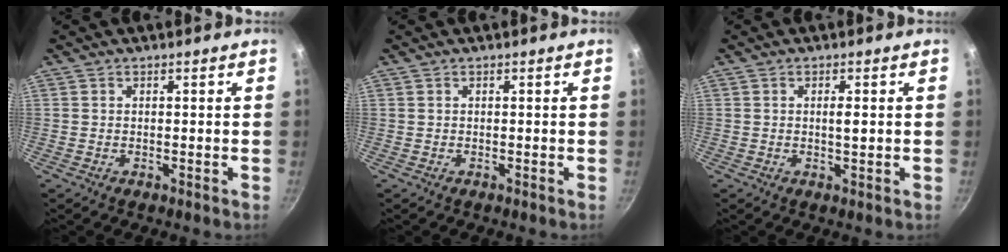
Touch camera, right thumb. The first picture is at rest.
{"total": 0.0}
{"total": 2.1, "force": [0.2, 0.5, 2.0], "torque": [-0.035, 0.000, 0.004]}